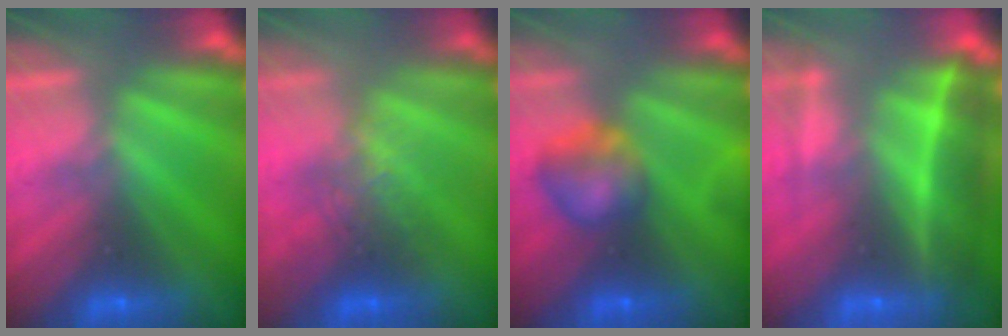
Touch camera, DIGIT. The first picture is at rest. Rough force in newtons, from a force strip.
{"total": 2.8}
{"total": 8.7}
{"total": 5.6}